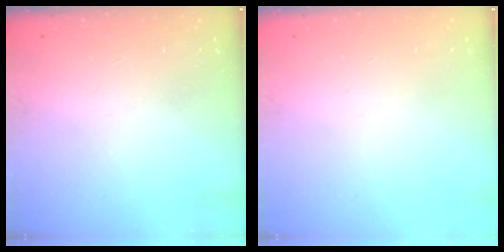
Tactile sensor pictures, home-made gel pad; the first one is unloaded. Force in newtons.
{"total": 0.0}